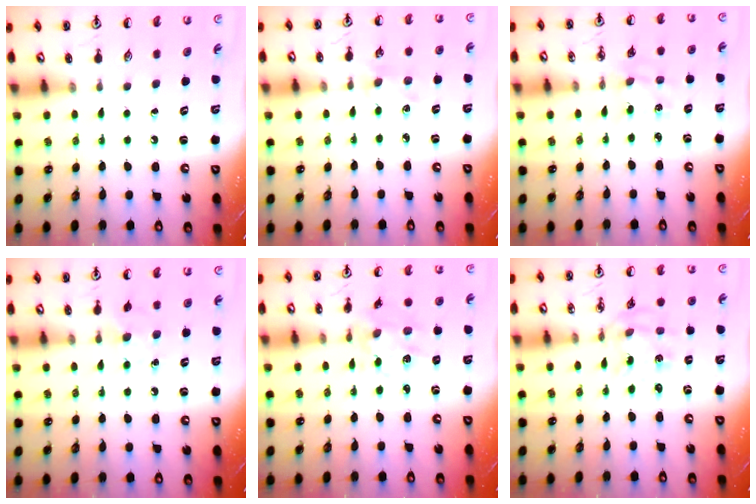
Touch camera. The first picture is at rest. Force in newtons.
{"total": 2.4, "press": 2.3, "slide": 0.4}
{"total": 2.6, "press": 2.6, "slide": 0.3}
{"total": 5.9, "press": 5.9, "slide": 0.6}
{"total": 4.5, "press": 4.5, "slide": 0.2}
{"total": 1.5, "press": 1.4, "slide": 0.5}